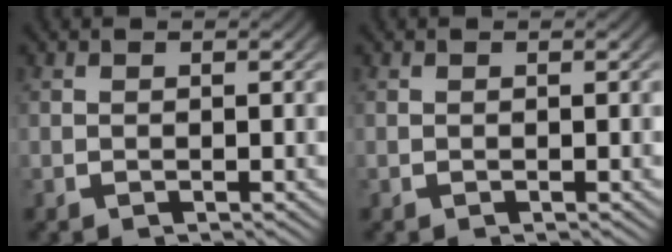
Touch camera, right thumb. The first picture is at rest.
{"total": 0.0}